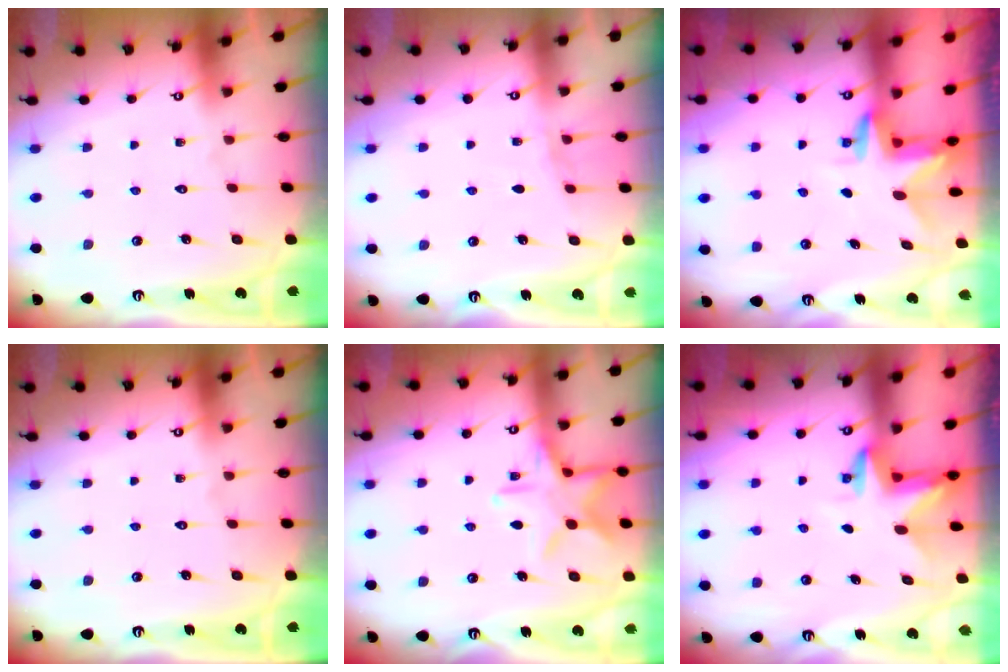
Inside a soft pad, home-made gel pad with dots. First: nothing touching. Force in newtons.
{"total": 2.9, "press": 2.8, "slide": 0.7}
{"total": 3.0, "press": 3.0, "slide": 0.2}
{"total": 0.0}
{"total": 13.6, "press": 13.6, "slide": 0.9}
{"total": 3.3, "press": 3.3, "slide": 0.1}